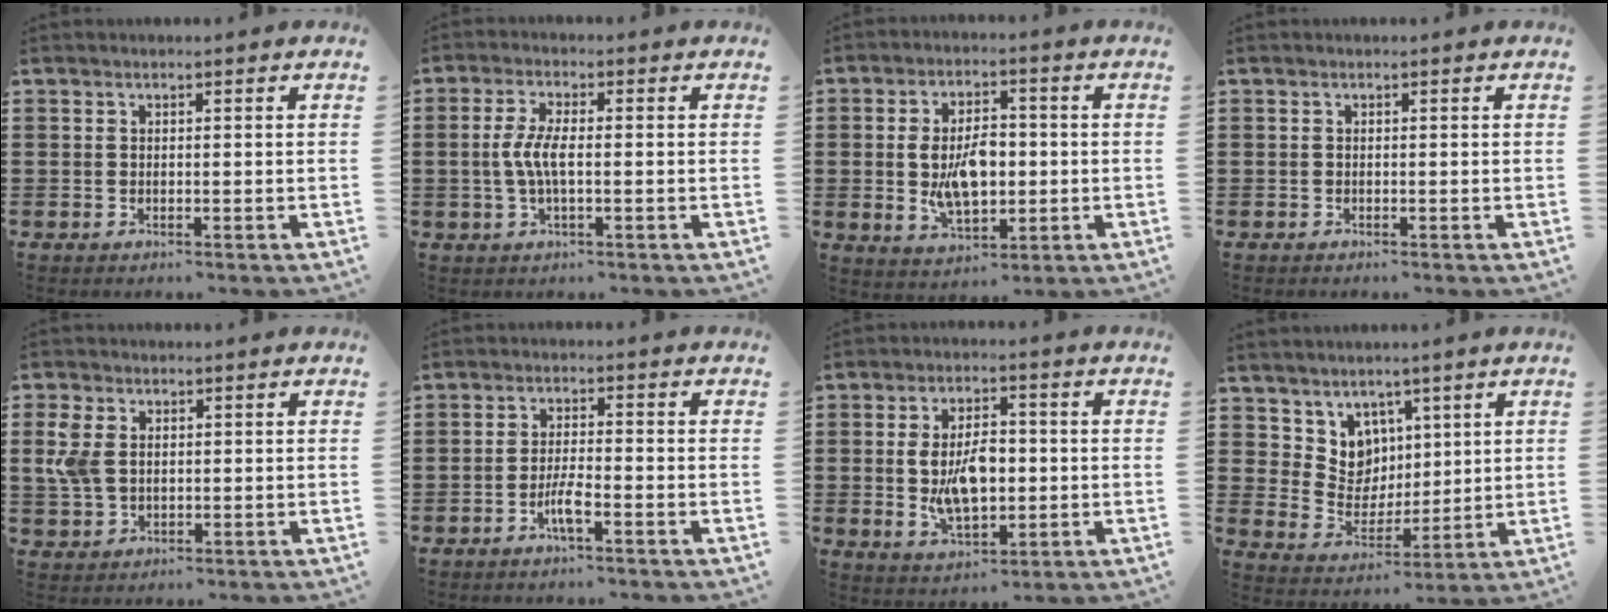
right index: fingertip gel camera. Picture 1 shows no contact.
{"total": 4.5, "force": [-0.5, 1.3, 4.3], "torque": [-0.105, -0.005, -0.019]}
{"total": 8.3, "force": [-0.4, 4.7, 6.9], "torque": [-0.132, 0.001, -0.014]}
{"total": 0.0}
{"total": 4.9, "force": [1.2, 3.3, 3.5], "torque": [-0.098, 0.003, 0.015]}
{"total": 3.7, "force": [-1.9, 0.4, 3.2], "torque": [-0.069, -0.006, -0.037]}
{"total": 8.3, "force": [-0.3, 4.5, 7.0], "torque": [-0.134, -0.001, -0.012]}
{"total": 6.8, "force": [3.9, 5.5, 0.4], "torque": [-0.038, -0.022, 0.077]}